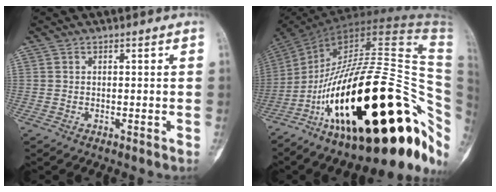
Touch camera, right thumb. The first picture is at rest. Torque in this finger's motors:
{"motor_torque": [1.88, 1.05, 2.77, 0.00, 1.07]}